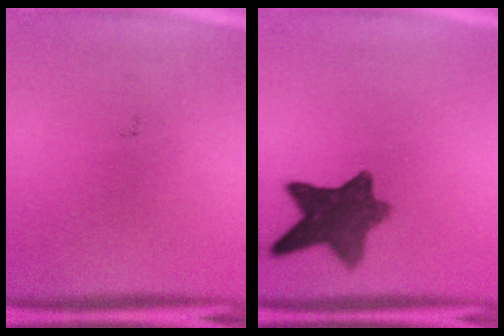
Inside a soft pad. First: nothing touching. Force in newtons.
{"total": 9.8}